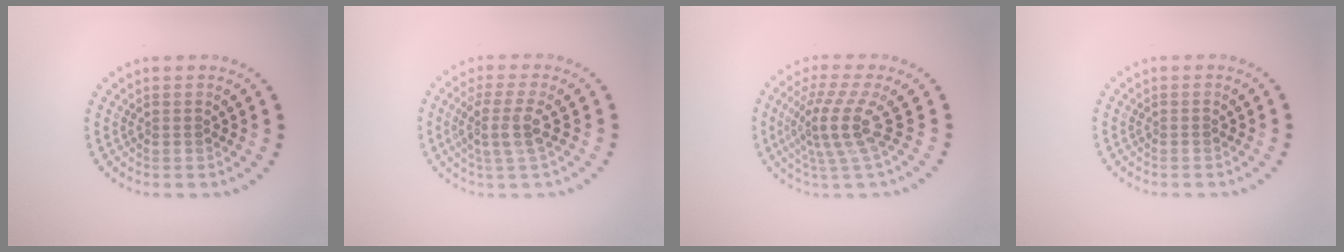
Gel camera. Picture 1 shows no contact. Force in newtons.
{"total": 3.1, "press": 2.4, "slide": 2.0}
{"total": 4.0, "press": 2.8, "slide": 2.9}
{"total": 0.0}